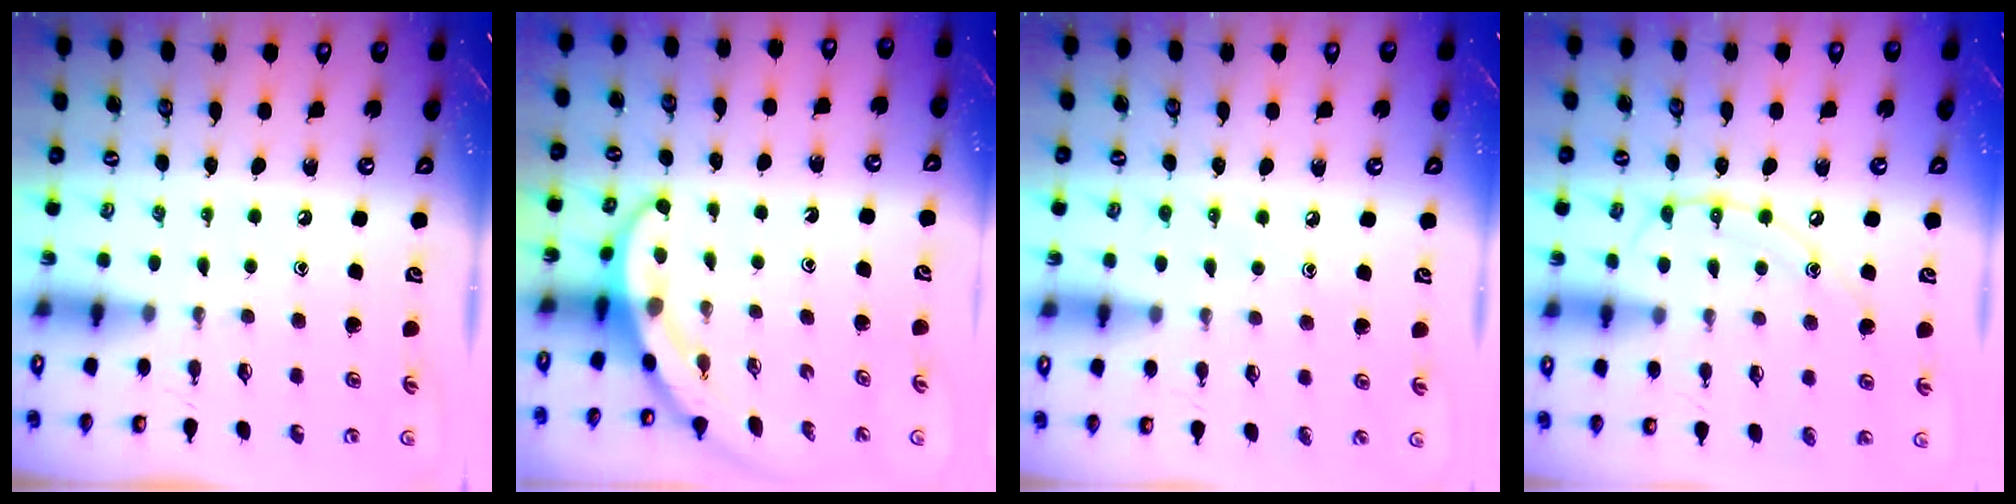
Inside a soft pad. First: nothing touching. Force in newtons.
{"total": 3.8, "press": 3.8, "slide": 0.4}
{"total": 5.3, "press": 5.3, "slide": 0.2}
{"total": 11.0, "press": 11.0, "slide": 0.9}